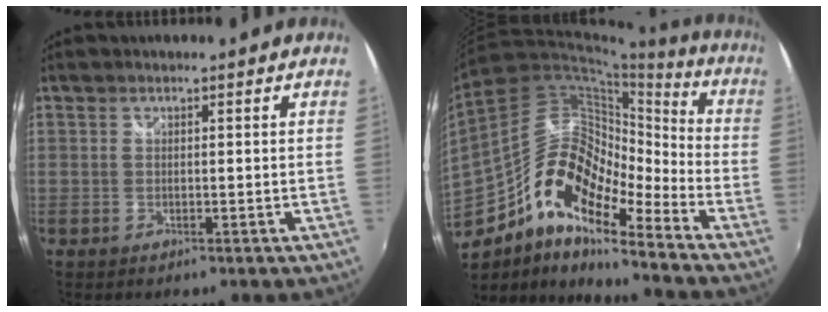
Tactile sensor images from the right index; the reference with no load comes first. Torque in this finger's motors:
{"motor_torque": [0.70, -0.63, 0.49, 0.07]}